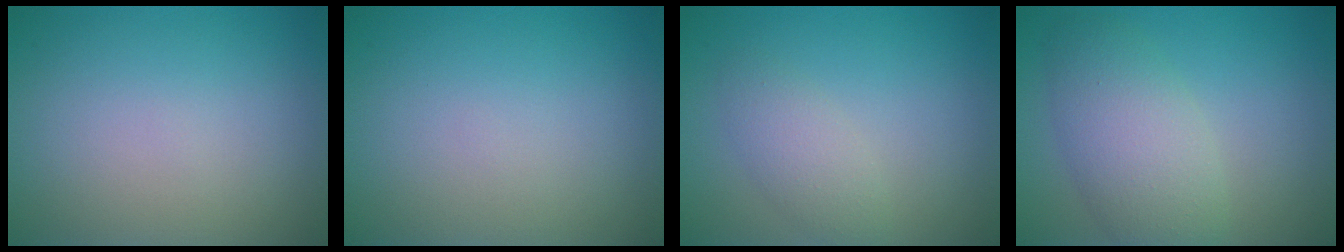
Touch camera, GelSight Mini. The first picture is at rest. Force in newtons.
{"total": 0.0}
{"total": 2.1, "press": 2.1, "slide": 0.0}
{"total": 5.3, "press": 5.3, "slide": 0.3}